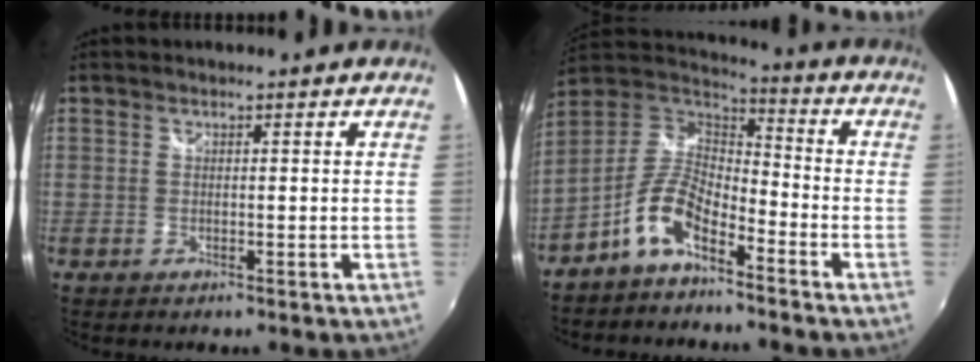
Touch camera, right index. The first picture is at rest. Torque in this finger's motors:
{"motor_torque": [0.39, -0.41, 0.57, 0.12]}